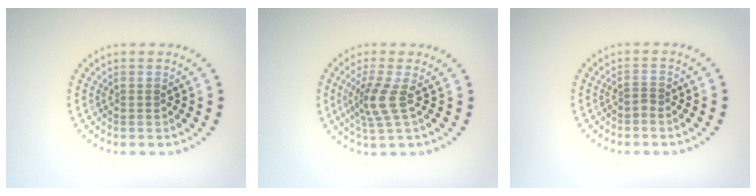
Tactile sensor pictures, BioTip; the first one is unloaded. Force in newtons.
{"total": 2.9, "press": 2.2, "slide": 1.9}
{"total": 0.6, "press": 0.3, "slide": 0.5}